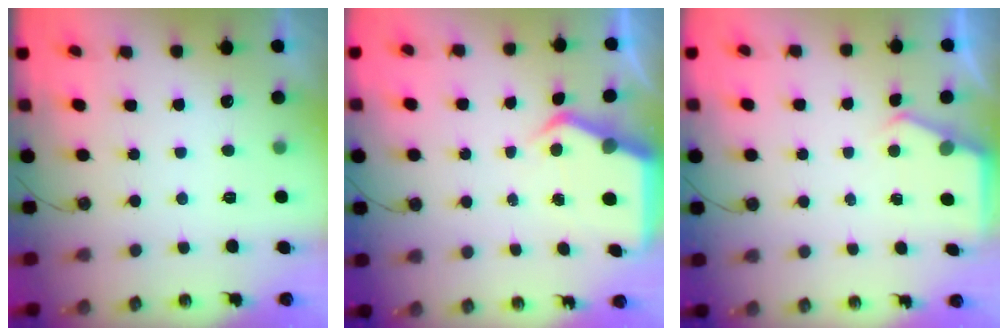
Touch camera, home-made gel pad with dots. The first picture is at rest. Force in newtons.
{"total": 5.5, "press": 5.4, "slide": 0.4}
{"total": 2.7, "press": 2.7, "slide": 0.5}